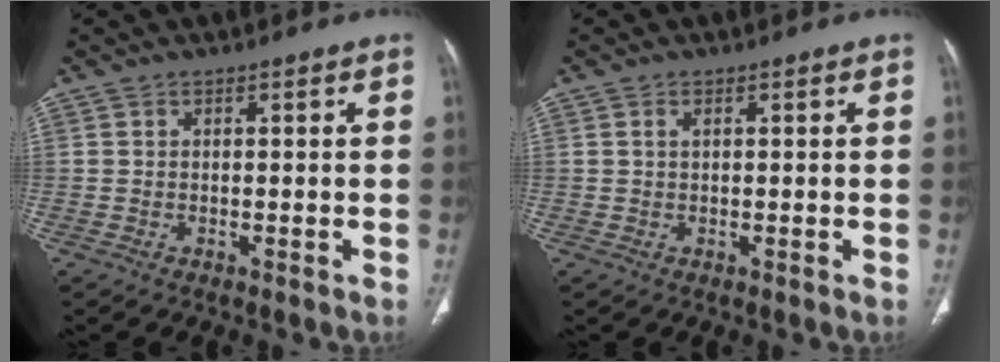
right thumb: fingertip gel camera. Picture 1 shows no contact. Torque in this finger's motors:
{"motor_torque": [-0.33, 0.42, -0.01, 0.13, 0.00]}